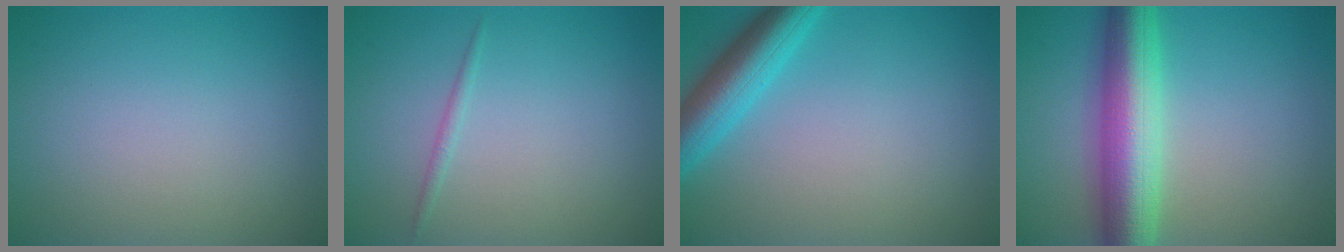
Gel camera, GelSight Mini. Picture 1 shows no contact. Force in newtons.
{"total": 0.7, "press": 0.7, "slide": 0.0}
{"total": 5.1, "press": 5.1, "slide": 0.2}
{"total": 8.6, "press": 8.6, "slide": 0.3}